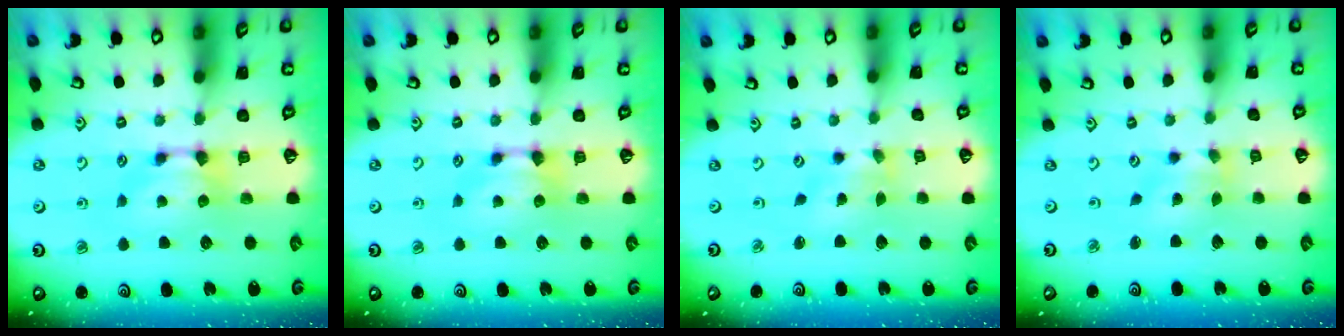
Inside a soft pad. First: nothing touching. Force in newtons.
{"total": 0.0}
{"total": 2.2, "press": 2.0, "slide": 1.0}
{"total": 1.3, "press": 0.1, "slide": 1.3}